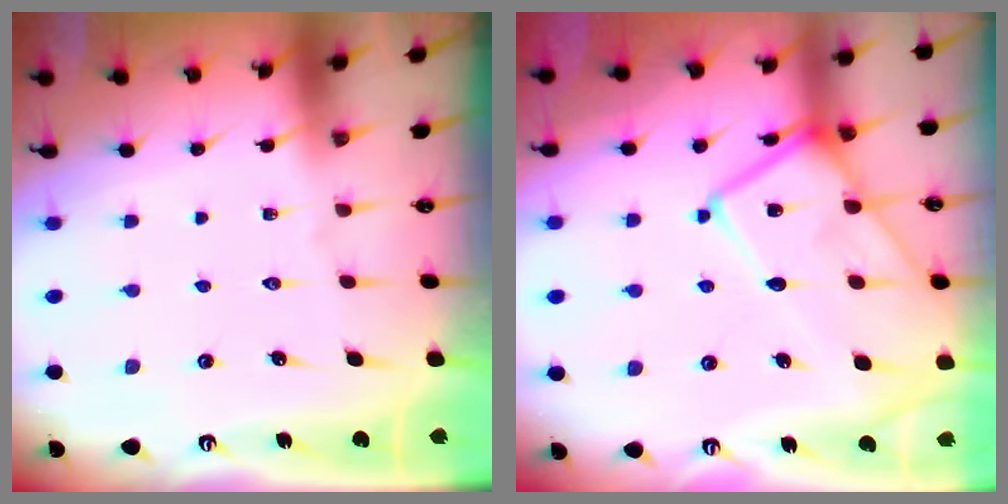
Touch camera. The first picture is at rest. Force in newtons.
{"total": 17.6, "press": 17.5, "slide": 1.5}